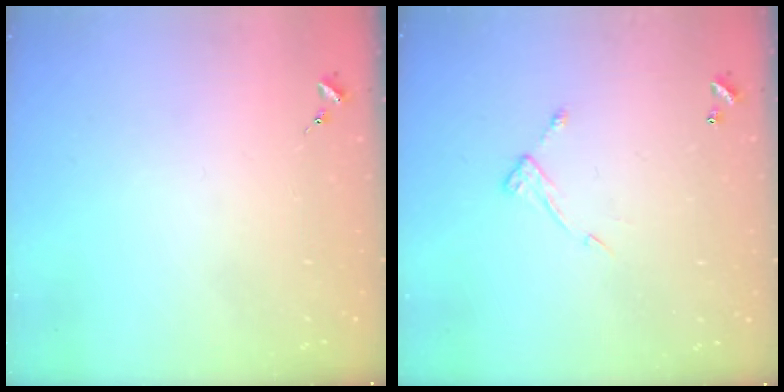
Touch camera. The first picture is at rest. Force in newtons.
{"total": 6.4, "press": 6.4, "slide": 0.7}